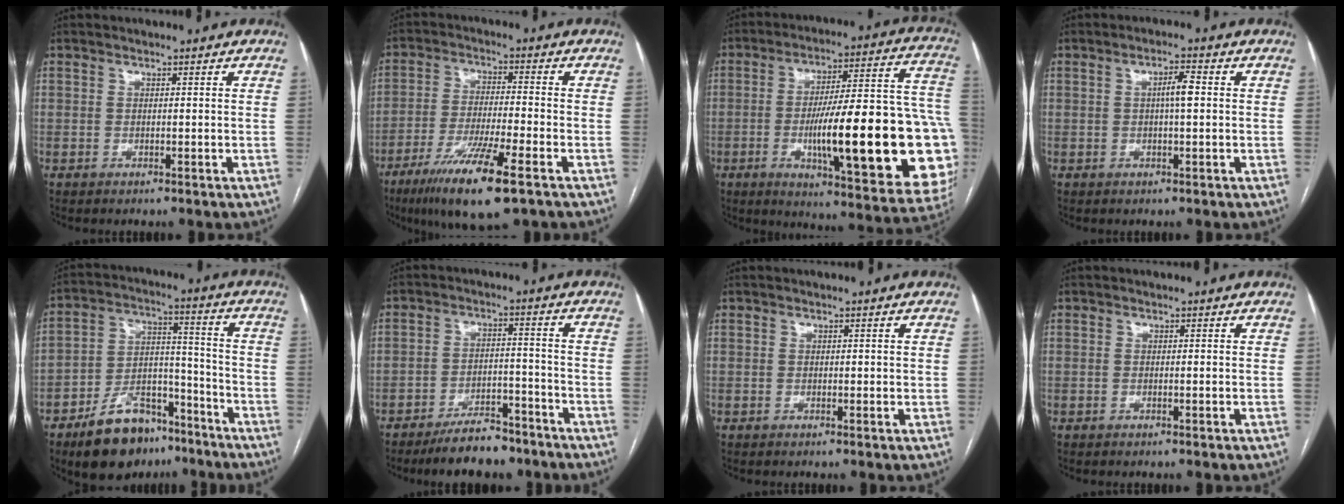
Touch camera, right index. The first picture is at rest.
{"total": 12.7, "force": [-7.4, 0.7, 10.3], "torque": [-0.193, -0.031, -0.127]}
{"total": 30.5, "force": [-5.8, 4.6, 29.6], "torque": [-0.333, 0.005, -0.082]}
{"total": 3.1, "force": [0.2, 0.3, 3.1], "torque": [-0.054, 0.004, 0.003]}
{"total": 13.8, "force": [-9.6, 7.1, 6.8], "torque": [-0.114, 0.029, -0.158]}
{"total": 8.5, "force": [-7.1, 2.9, 3.7], "torque": [-0.056, 0.001, -0.119]}
{"total": 0.6, "force": [0.1, 0.3, 0.5], "torque": [-0.005, 0.001, 0.002]}
{"total": 0.0}